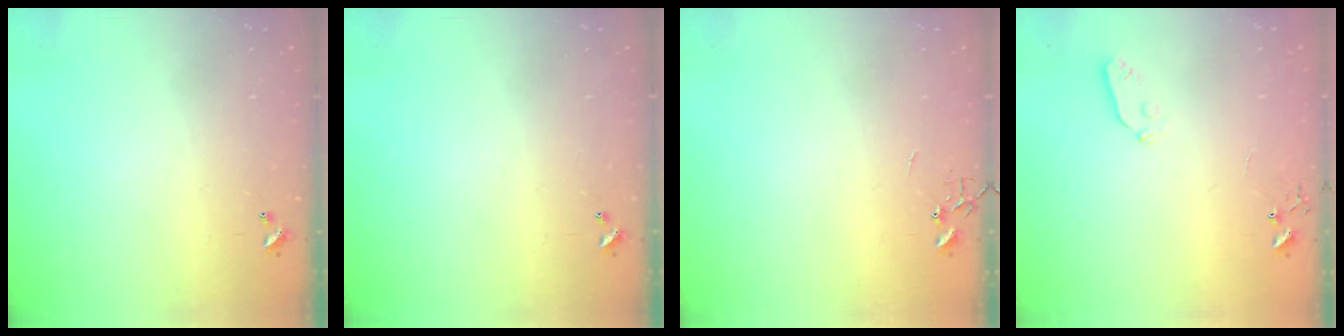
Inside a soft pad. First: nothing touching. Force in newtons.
{"total": 0.0}
{"total": 0.0}
{"total": 3.8, "press": 3.8, "slide": 0.5}